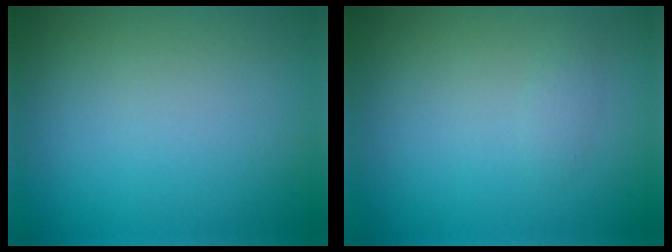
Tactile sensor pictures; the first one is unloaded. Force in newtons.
{"total": 0.8, "press": 0.8, "slide": 0.1}